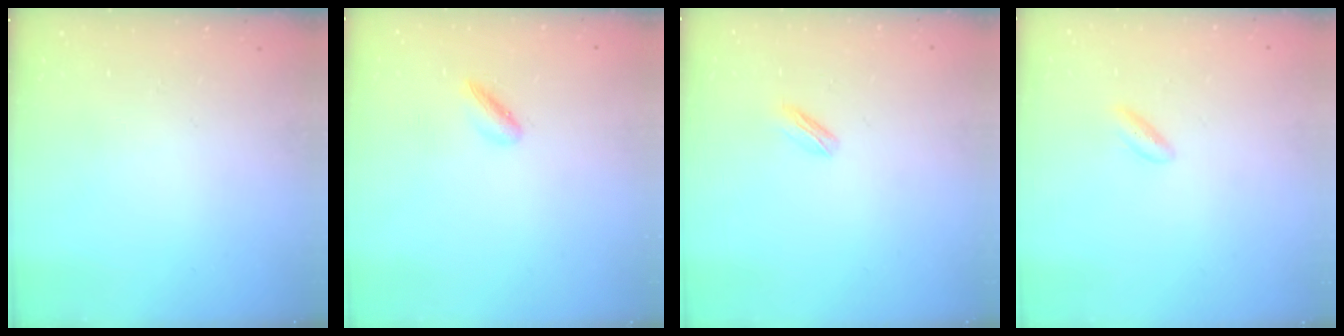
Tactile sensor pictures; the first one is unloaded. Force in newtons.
{"total": 3.2, "press": 3.1, "slide": 0.8}
{"total": 1.8, "press": 1.7, "slide": 0.5}
{"total": 2.3, "press": 2.0, "slide": 1.0}